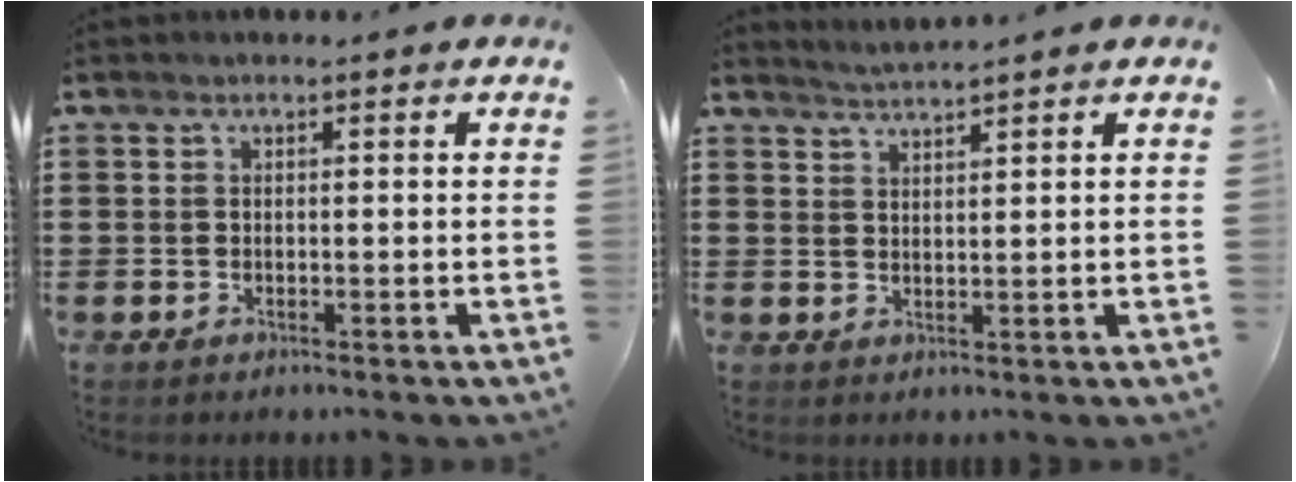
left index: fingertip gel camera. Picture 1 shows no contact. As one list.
[{"total": 2.1, "force": [2.0, -0.6, -0.1], "torque": [-0.004, -0.003, 0.038]}]